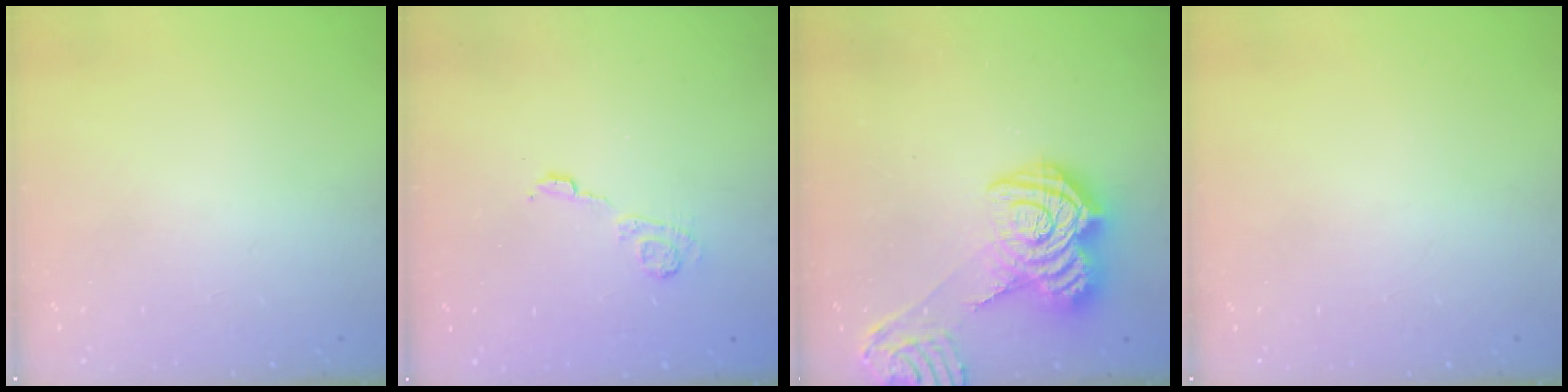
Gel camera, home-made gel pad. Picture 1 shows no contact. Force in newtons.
{"total": 4.1, "press": 4.1, "slide": 0.7}
{"total": 16.2, "press": 16.2, "slide": 1.1}
{"total": 0.0}